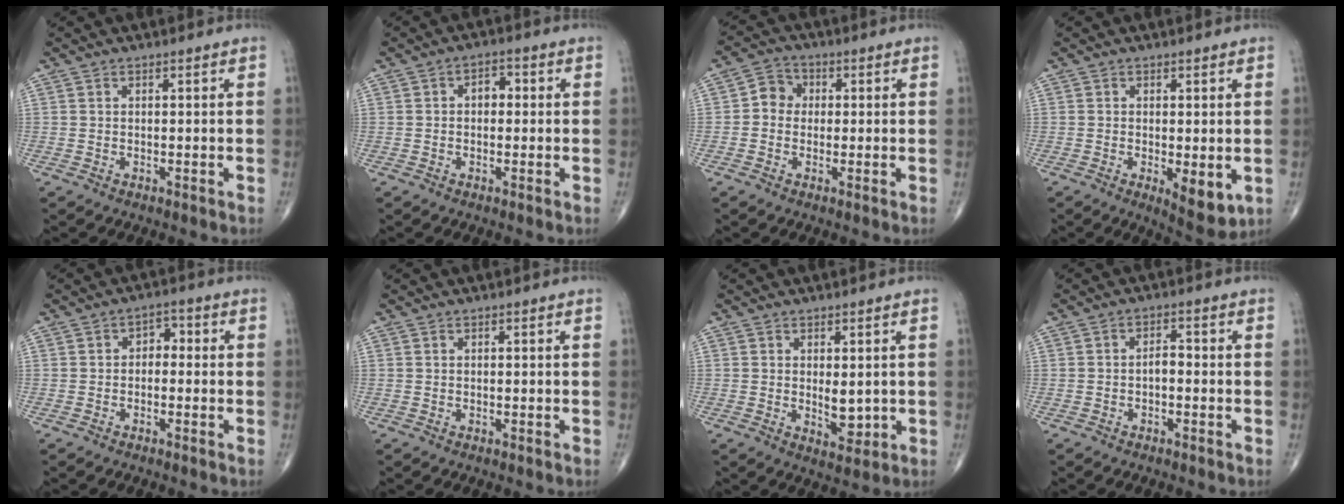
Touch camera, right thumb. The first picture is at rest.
{"total": 3.3, "force": [0.2, 2.2, 2.4], "torque": [-0.022, 0.014, -0.004]}
{"total": 4.7, "force": [0.0, 4.2, 2.1], "torque": [-0.013, 0.013, -0.012]}
{"total": 6.3, "force": [-1.3, 2.4, 5.7], "torque": [-0.079, -0.019, -0.014]}
{"total": 3.0, "force": [-0.4, 2.1, 2.0], "torque": [-0.009, 0.018, -0.019]}
{"total": 0.0}
{"total": 4.2, "force": [0.2, 2.2, 3.6], "torque": [-0.043, -0.013, 0.012]}
{"total": 2.2, "force": [-0.7, 1.2, 1.7], "torque": [-0.020, 0.014, -0.015]}